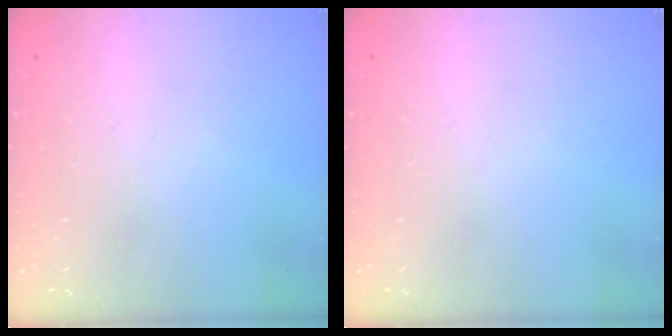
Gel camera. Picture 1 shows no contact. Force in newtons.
{"total": 0.0}